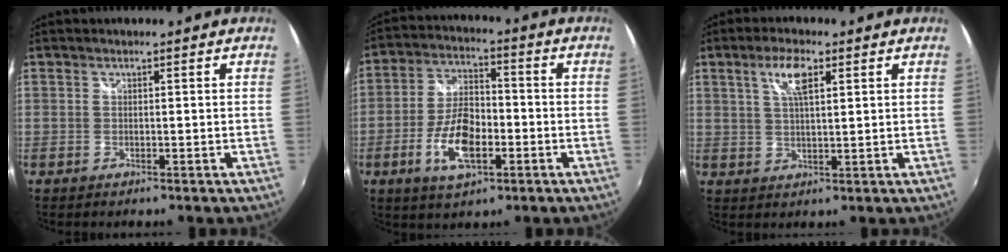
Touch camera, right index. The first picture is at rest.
{"total": 11.1, "force": [-3.9, 5.2, 8.9], "torque": [-0.183, 0.001, -0.069]}
{"total": 5.6, "force": [2.5, 1.8, 4.7], "torque": [-0.086, 0.006, 0.047]}